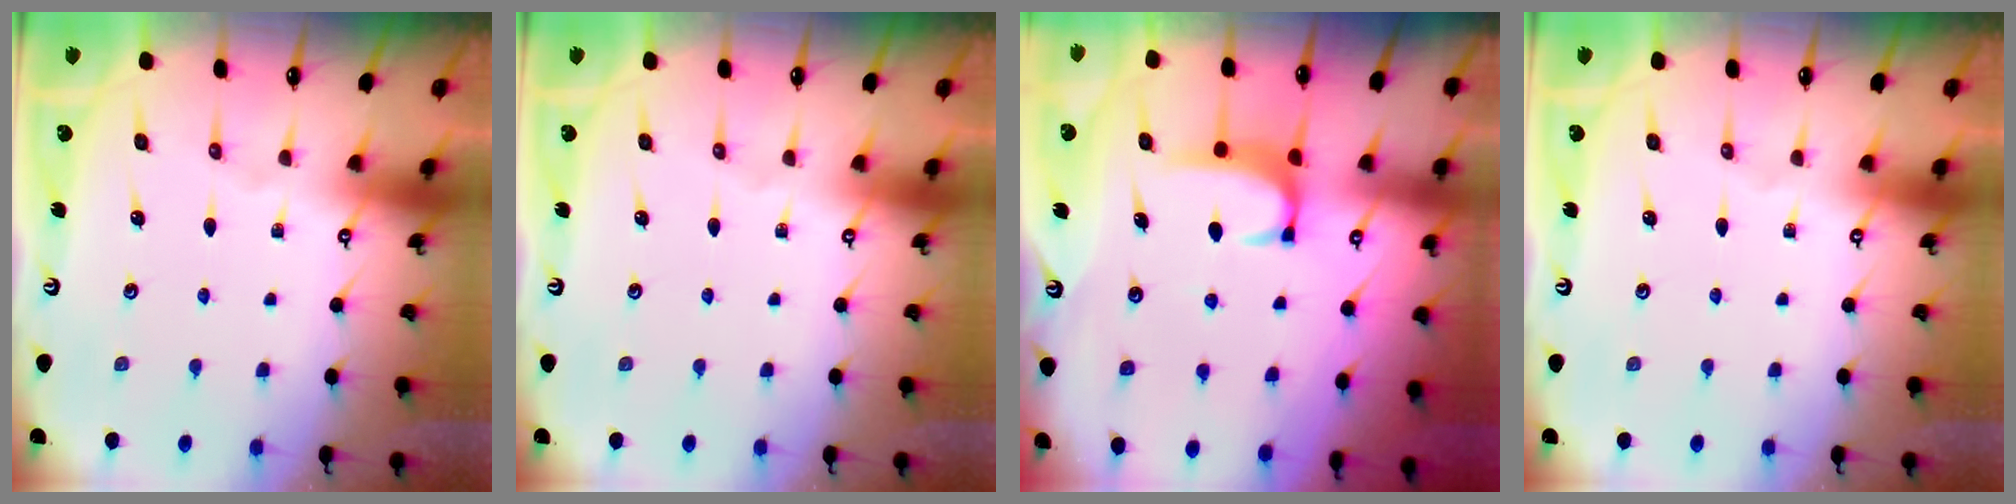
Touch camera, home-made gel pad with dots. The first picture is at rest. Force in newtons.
{"total": 0.0}
{"total": 1.9, "press": 1.9, "slide": 0.5}
{"total": 0.0}